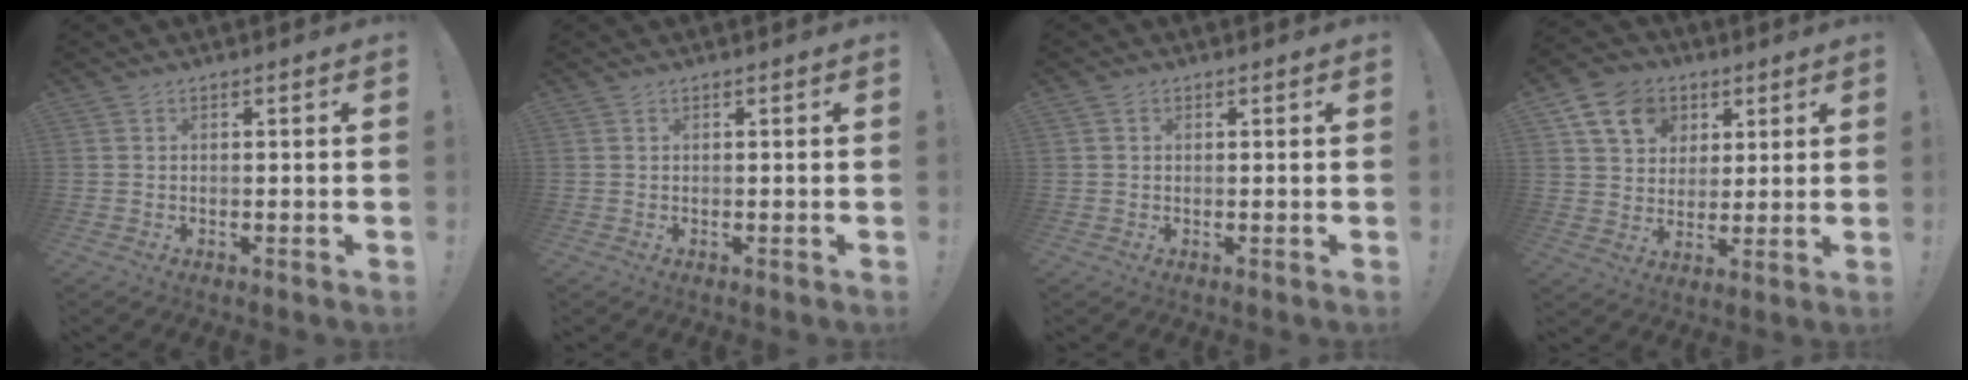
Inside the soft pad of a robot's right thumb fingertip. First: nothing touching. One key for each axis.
{"total": 0.0}
{"total": 0.7, "fx": 0.0, "fy": 0.7, "fz": 0.2, "tx": 0.002, "ty": 0.000, "tz": 0.000}
{"total": 12.9, "fx": 6.0, "fy": 10.1, "fz": 5.4, "tx": -0.087, "ty": -0.019, "tz": 0.119}